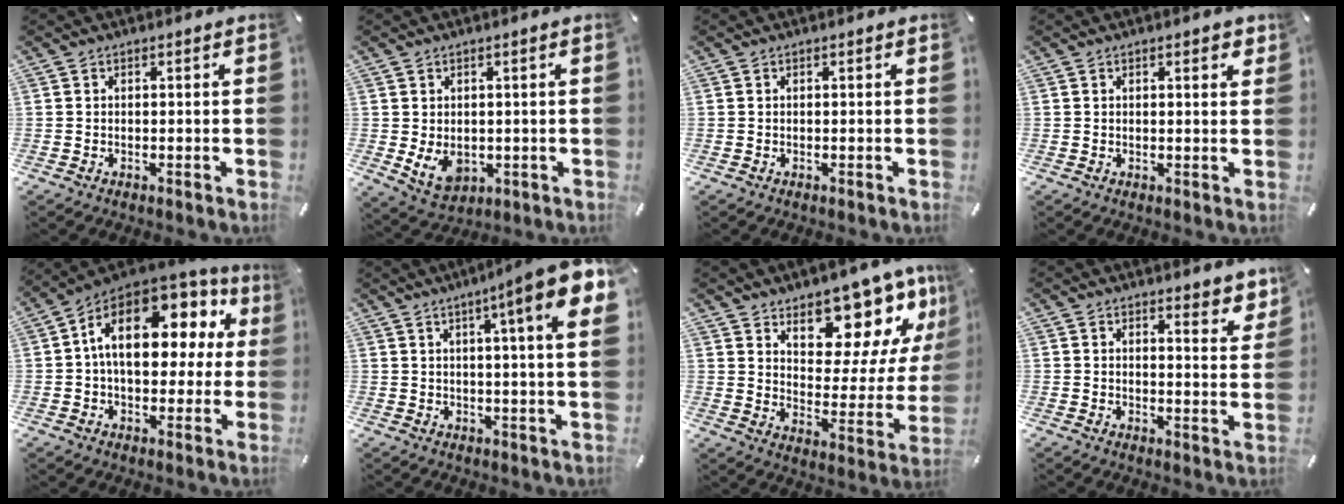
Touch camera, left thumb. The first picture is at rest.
{"total": 6.3, "force": [-0.2, 5.2, 3.6], "torque": [-0.074, -0.003, -0.002]}
{"total": 0.0}
{"total": 1.6, "force": [0.9, 0.4, 1.2], "torque": [-0.019, -0.002, 0.014]}
{"total": 17.4, "force": [5.3, 10.5, 12.8], "torque": [-0.199, -0.020, 0.094]}
{"total": 12.5, "force": [5.7, 0.5, 11.1], "torque": [-0.168, -0.034, 0.081]}
{"total": 13.8, "force": [11.4, 6.6, 4.2], "torque": [-0.033, -0.122, 0.196]}
{"total": 4.7, "force": [4.1, 1.8, 1.5], "torque": [-0.003, -0.039, 0.069]}